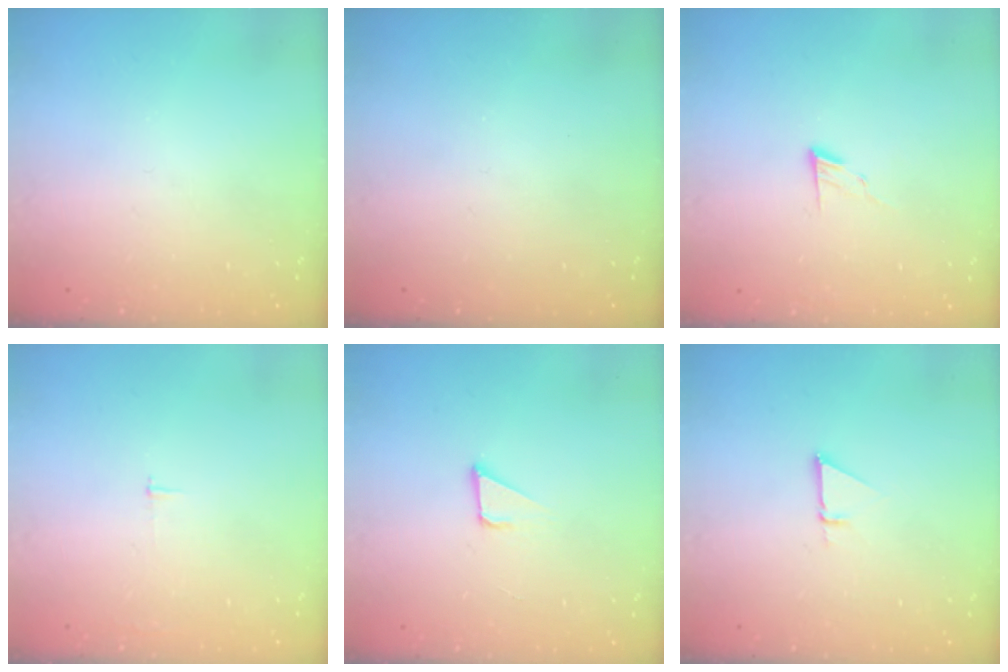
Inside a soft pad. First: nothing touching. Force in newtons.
{"total": 0.0}
{"total": 6.0, "press": 5.9, "slide": 0.6}
{"total": 2.3, "press": 2.3, "slide": 0.2}
{"total": 2.2, "press": 2.2, "slide": 0.2}
{"total": 1.4, "press": 1.4, "slide": 0.0}